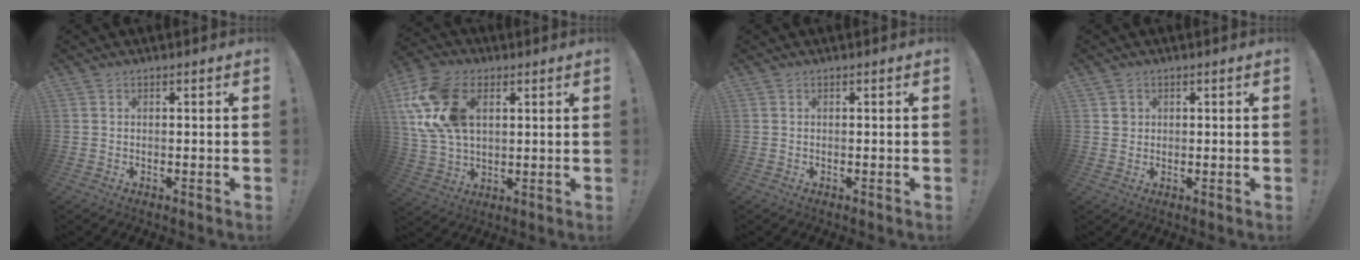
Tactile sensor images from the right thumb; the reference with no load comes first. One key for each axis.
{"total": 18.4, "fx": 5.8, "fy": 12.3, "fz": 12.4, "tx": -0.234, "ty": -0.013, "tz": 0.108}
{"total": 0.0}
{"total": 2.2, "fx": 0.9, "fy": 2.0, "fz": 0.2, "tx": 0.011, "ty": -0.004, "tz": 0.014}